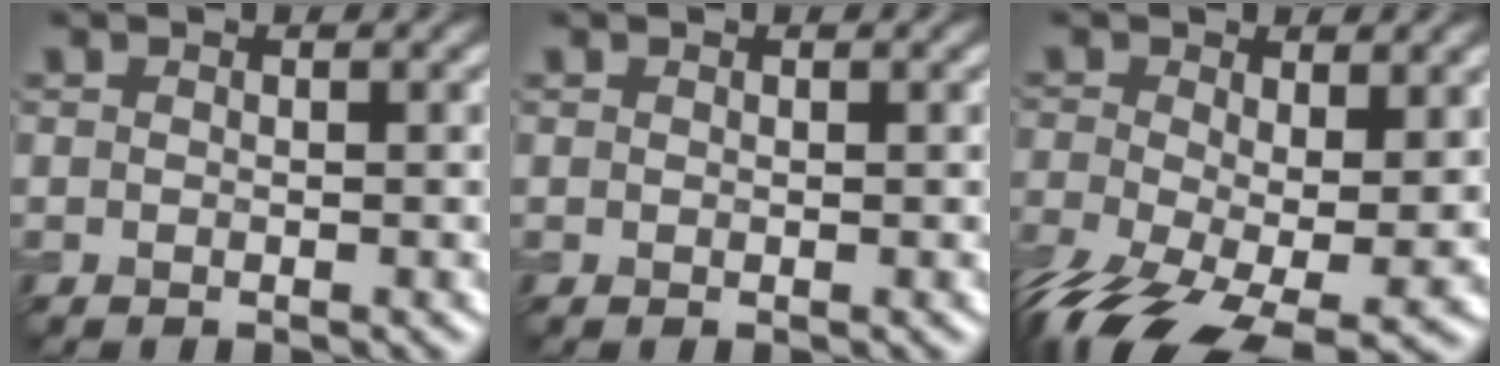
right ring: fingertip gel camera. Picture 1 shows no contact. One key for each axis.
{"total": 0.0}
{"total": 12.3, "fx": -4.9, "fy": 5.6, "fz": 9.7, "tx": -0.211, "ty": -0.060, "tz": -0.075}